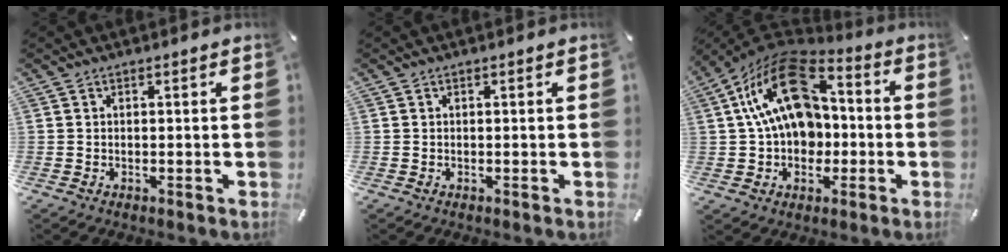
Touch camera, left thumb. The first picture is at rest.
{"total": 0.0}
{"total": 20.0, "force": [3.1, 14.5, 13.4], "torque": [-0.247, -0.006, 0.053]}